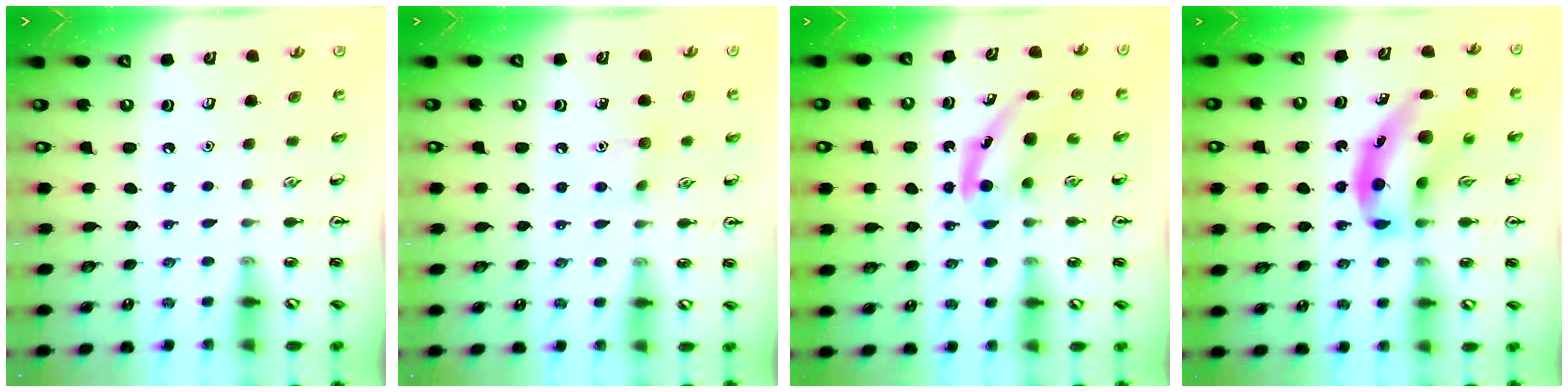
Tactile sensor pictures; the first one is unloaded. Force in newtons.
{"total": 6.2, "press": 5.9, "slide": 1.9}
{"total": 4.9, "press": 4.8, "slide": 0.9}
{"total": 12.6, "press": 12.1, "slide": 3.6}